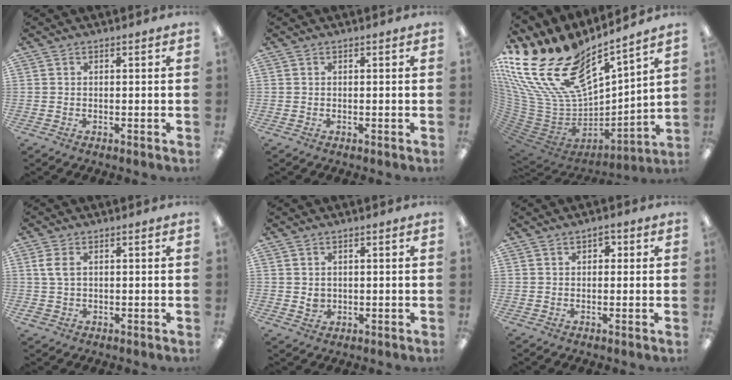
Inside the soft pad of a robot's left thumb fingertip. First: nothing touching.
{"total": 0.0}
{"total": 23.2, "force": [14.9, 11.8, 13.4], "torque": [-0.278, -0.123, 0.298]}
{"total": 4.2, "force": [0.9, 2.8, 3.0], "torque": [-0.068, 0.005, 0.016]}
{"total": 2.0, "force": [0.6, 1.7, 0.8], "torque": [-0.003, -0.004, 0.008]}
{"total": 2.2, "force": [0.9, 1.5, 1.3], "torque": [-0.011, 0.000, 0.010]}